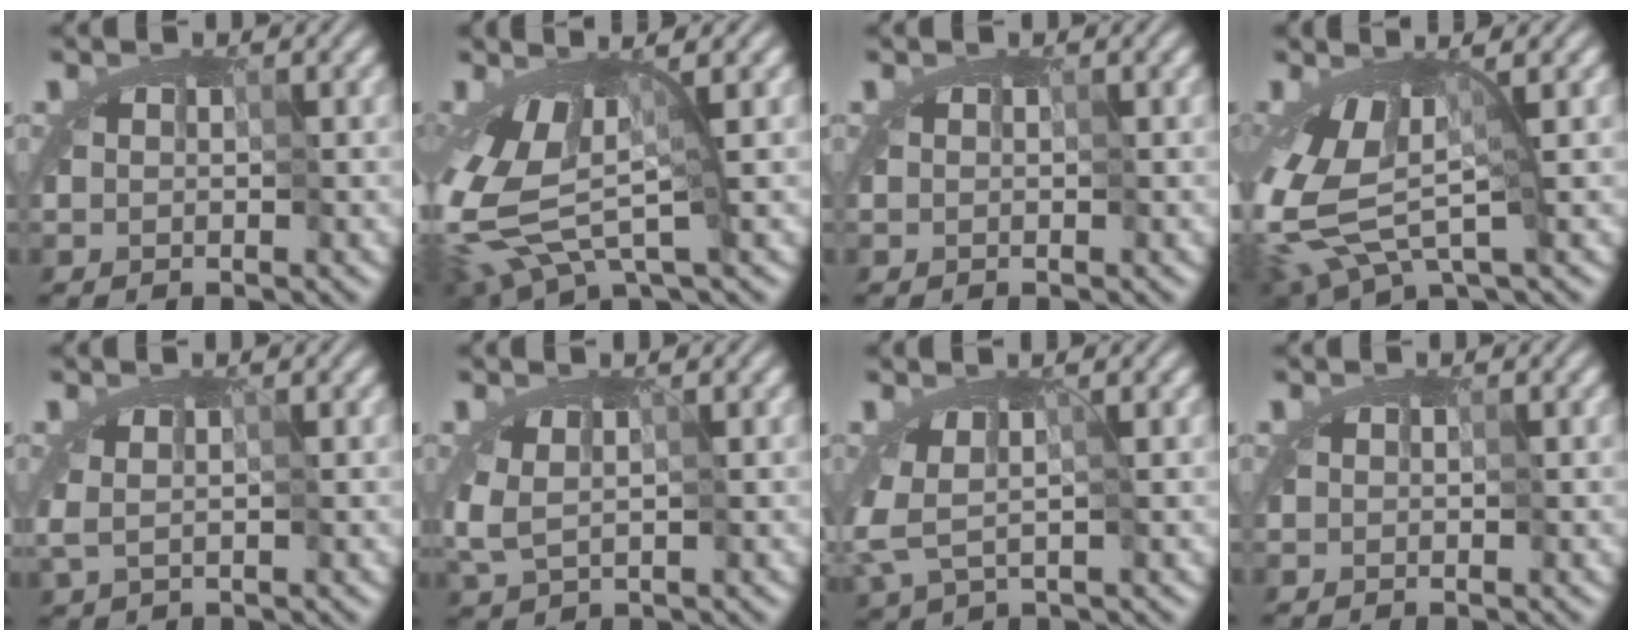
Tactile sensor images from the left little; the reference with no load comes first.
{"total": 6.7, "force": [-2.8, 2.4, 5.6], "torque": [-0.119, -0.008, -0.057]}
{"total": 0.0}
{"total": 6.2, "force": [-2.1, 2.5, 5.3], "torque": [-0.115, -0.013, -0.041]}
{"total": 0.9, "force": [0.5, 0.1, 0.7], "torque": [-0.017, -0.003, 0.008]}
{"total": 1.9, "force": [0.5, 0.8, 1.6], "torque": [-0.032, -0.001, 0.013]}
{"total": 1.5, "force": [0.2, 0.6, 1.4], "torque": [-0.029, -0.005, 0.010]}
{"total": 0.0}